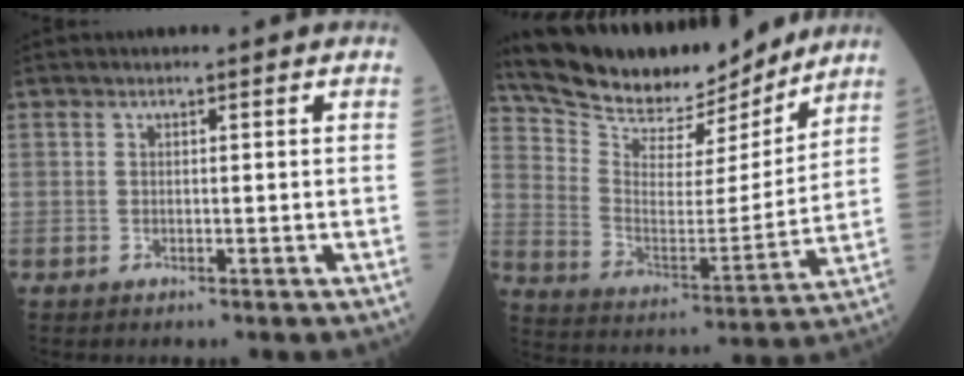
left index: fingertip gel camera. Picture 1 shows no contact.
{"total": 19.1, "force": [17.5, 4.5, 6.3], "torque": [-0.119, -0.007, 0.283]}